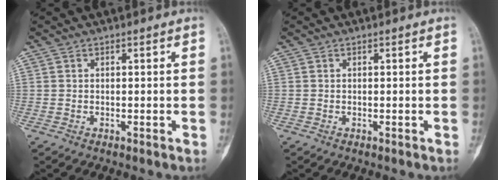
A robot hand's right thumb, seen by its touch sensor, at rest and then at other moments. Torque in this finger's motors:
{"motor_torque": [0.00, 0.00, 0.00, 0.00, 0.01]}